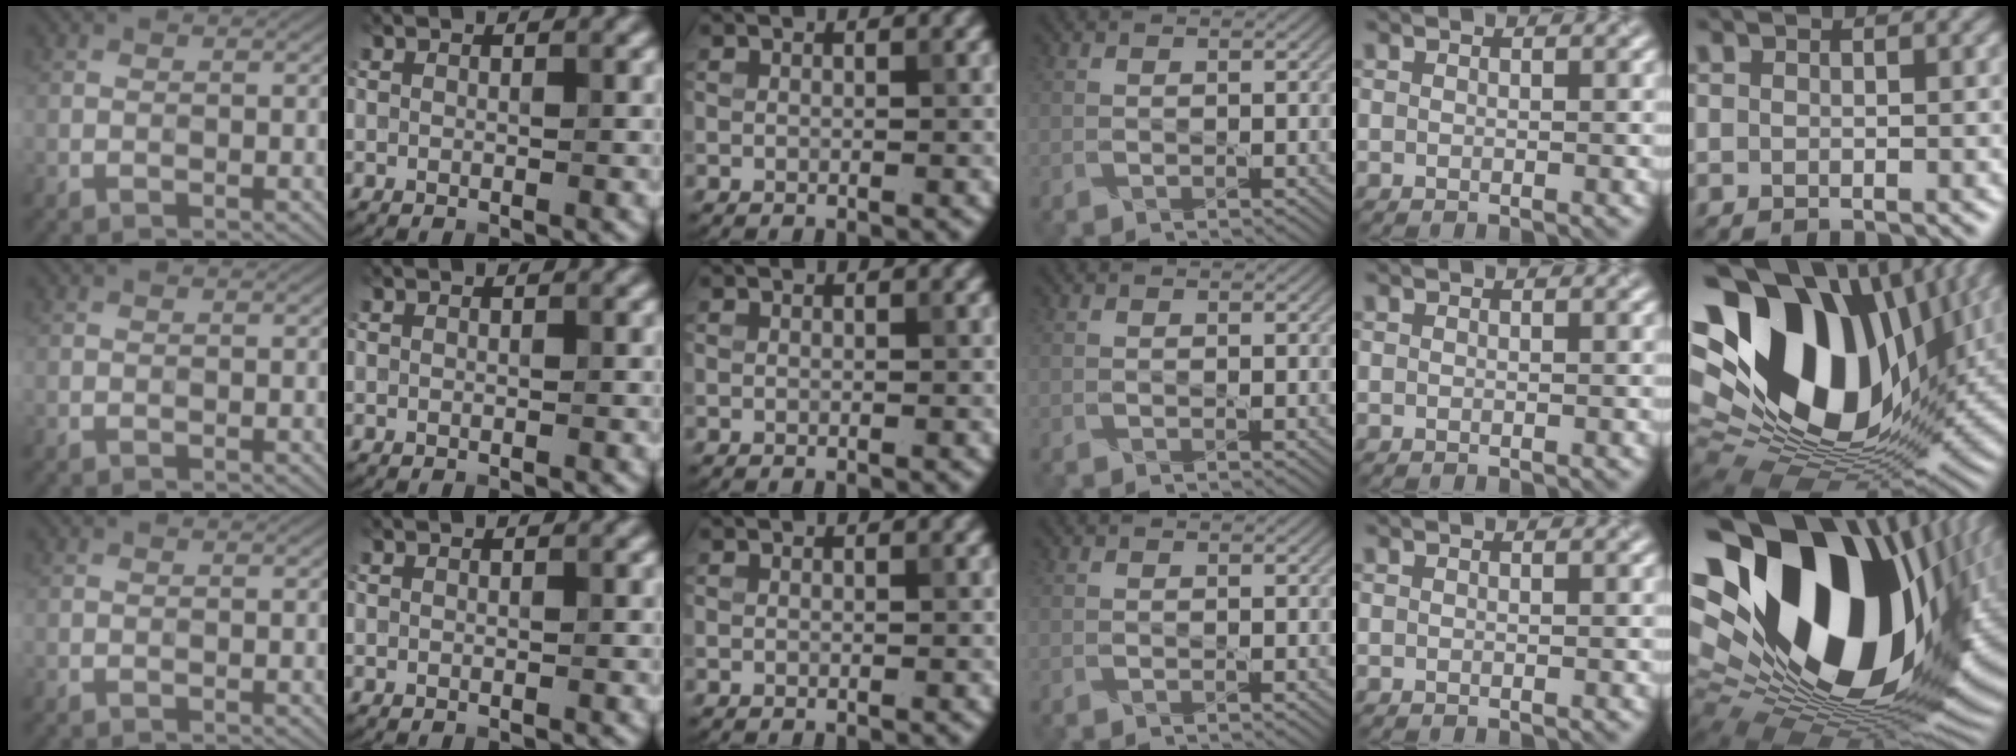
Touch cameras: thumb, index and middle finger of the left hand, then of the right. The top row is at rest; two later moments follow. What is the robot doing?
{"motion": "shake", "object": "handbell"}